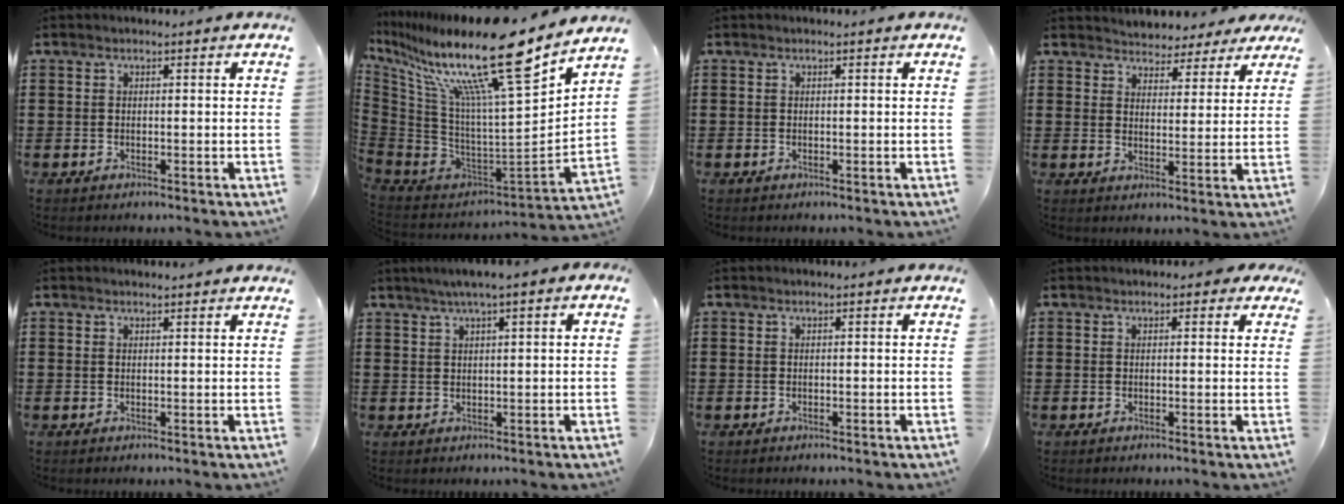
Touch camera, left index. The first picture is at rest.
{"total": 20.3, "force": [13.8, 2.9, 14.7], "torque": [-0.266, -0.099, 0.211]}
{"total": 0.0}
{"total": 3.6, "force": [3.5, 1.0, -0.2], "torque": [-0.016, -0.015, 0.061]}
{"total": 0.9, "force": [0.9, 0.1, 0.2], "torque": [-0.005, 0.001, 0.018]}
{"total": 2.5, "force": [1.2, 0.1, 2.2], "torque": [-0.041, 0.001, 0.020]}
{"total": 0.0}
{"total": 1.2, "force": [0.6, 0.9, 0.5], "torque": [-0.007, 0.005, 0.008]}